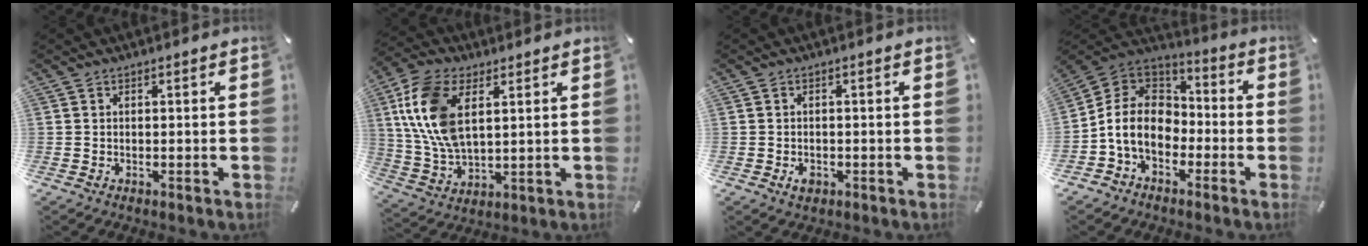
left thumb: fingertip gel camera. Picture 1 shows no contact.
{"total": 13.5, "force": [4.3, 7.9, 10.1], "torque": [-0.249, -0.007, 0.073]}
{"total": 2.2, "force": [-0.8, 1.5, 1.4], "torque": [-0.033, 0.001, -0.016]}
{"total": 11.3, "force": [-4.1, 8.8, 5.7], "torque": [-0.145, 0.021, -0.080]}